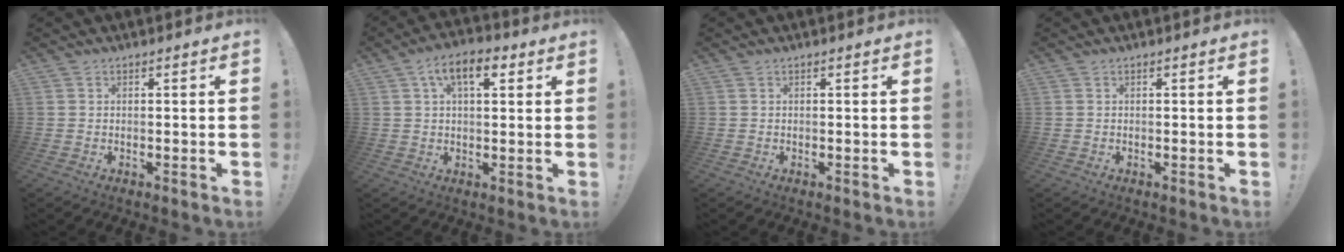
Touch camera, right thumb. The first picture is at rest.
{"total": 8.5, "force": [3.2, 4.2, 6.7], "torque": [-0.100, 0.003, 0.054]}
{"total": 0.0}
{"total": 0.0}